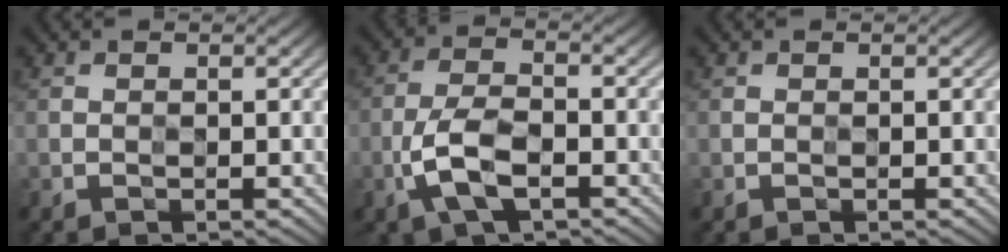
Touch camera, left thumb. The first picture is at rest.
{"total": 7.1, "force": [-2.9, 3.3, 5.6], "torque": [-0.123, 0.001, -0.065]}
{"total": 0.0}